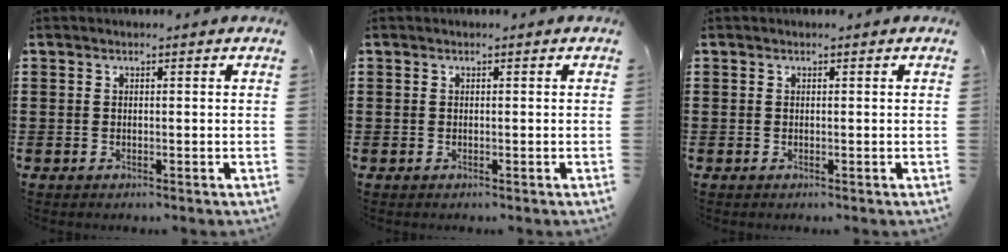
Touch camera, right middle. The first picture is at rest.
{"total": 0.0}
{"total": 0.0}